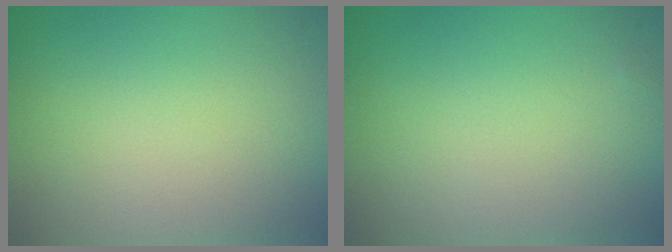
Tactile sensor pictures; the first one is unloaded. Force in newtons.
{"total": 0.0}